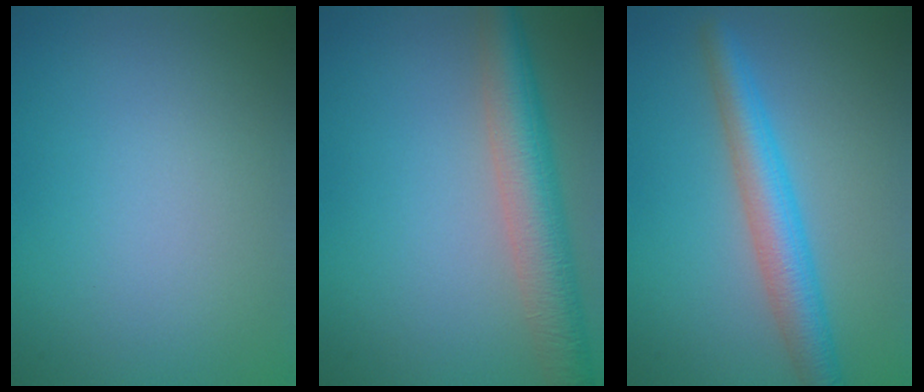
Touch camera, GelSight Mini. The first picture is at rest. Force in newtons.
{"total": 6.1, "press": 6.1, "slide": 0.4}
{"total": 4.8, "press": 4.8, "slide": 0.1}